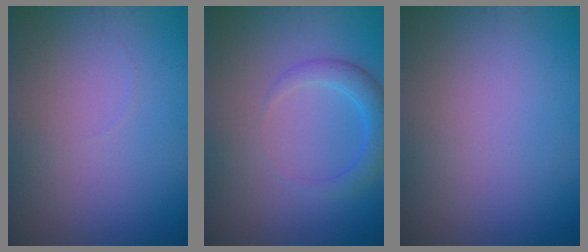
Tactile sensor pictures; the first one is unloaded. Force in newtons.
{"total": 2.6, "press": 2.6, "slide": 0.2}
{"total": 0.0}